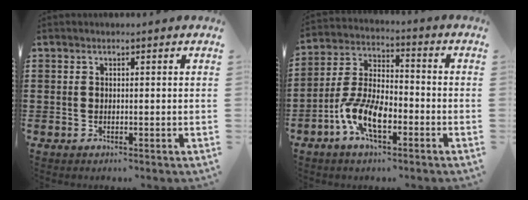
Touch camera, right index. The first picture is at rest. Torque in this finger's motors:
{"motor_torque": [2.14, 0.00, 1.05, 0.21]}